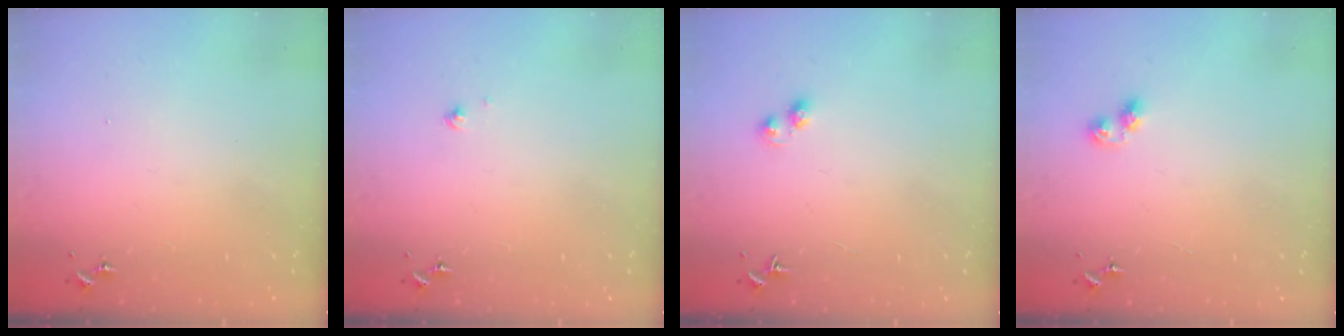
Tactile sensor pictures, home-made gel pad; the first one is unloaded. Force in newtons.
{"total": 1.2, "press": 1.2, "slide": 0.1}
{"total": 3.8, "press": 3.8, "slide": 0.5}
{"total": 5.7, "press": 5.7, "slide": 0.5}